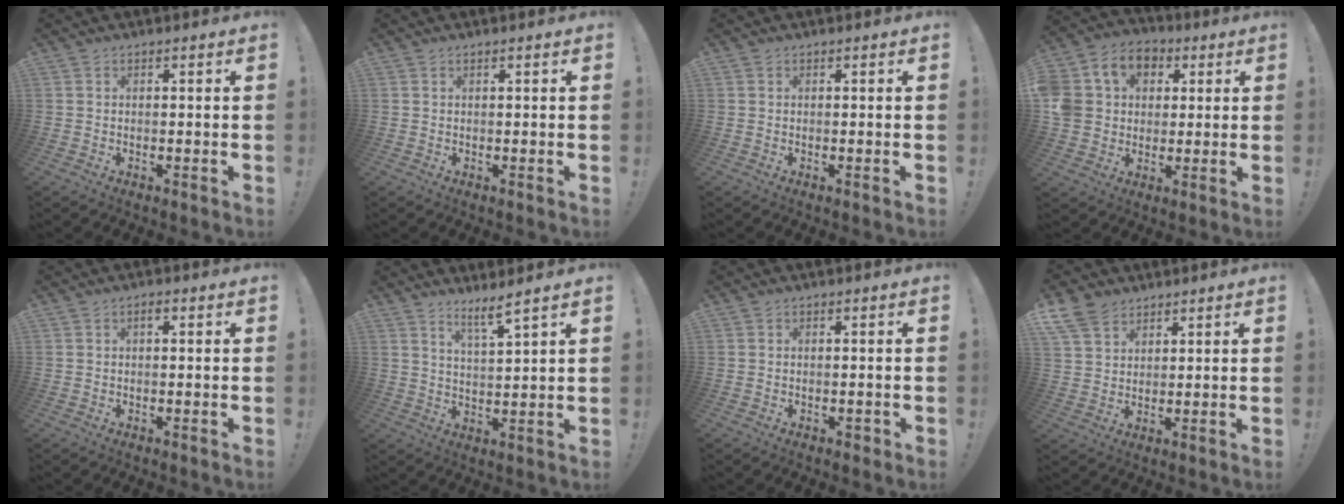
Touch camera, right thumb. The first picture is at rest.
{"total": 0.6, "force": [0.4, -0.2, 0.4], "torque": [-0.004, -0.001, 0.006]}
{"total": 0.0}
{"total": 11.7, "force": [2.7, 10.1, 5.2], "torque": [-0.097, 0.001, 0.057]}
{"total": 1.2, "force": [0.2, 0.4, 1.1], "torque": [-0.021, 0.003, 0.002]}
{"total": 6.2, "force": [4.9, 0.0, 3.7], "torque": [-0.055, -0.033, 0.080]}
{"total": 1.3, "force": [-0.5, 1.0, 0.7], "torque": [-0.006, 0.002, -0.008]}
{"total": 8.0, "force": [5.7, 4.9, 2.8], "torque": [-0.061, -0.024, 0.115]}